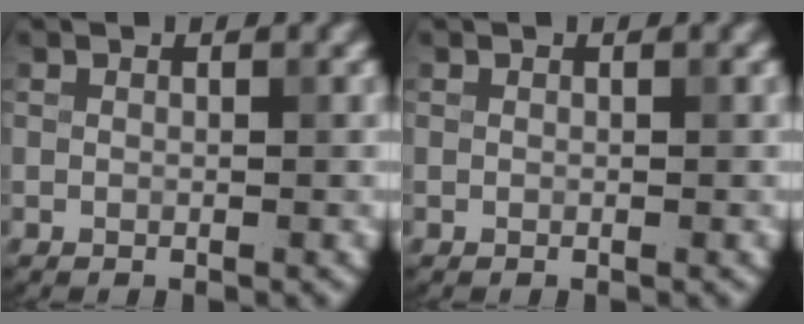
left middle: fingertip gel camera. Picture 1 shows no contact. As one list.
[{"total": 0.0}]